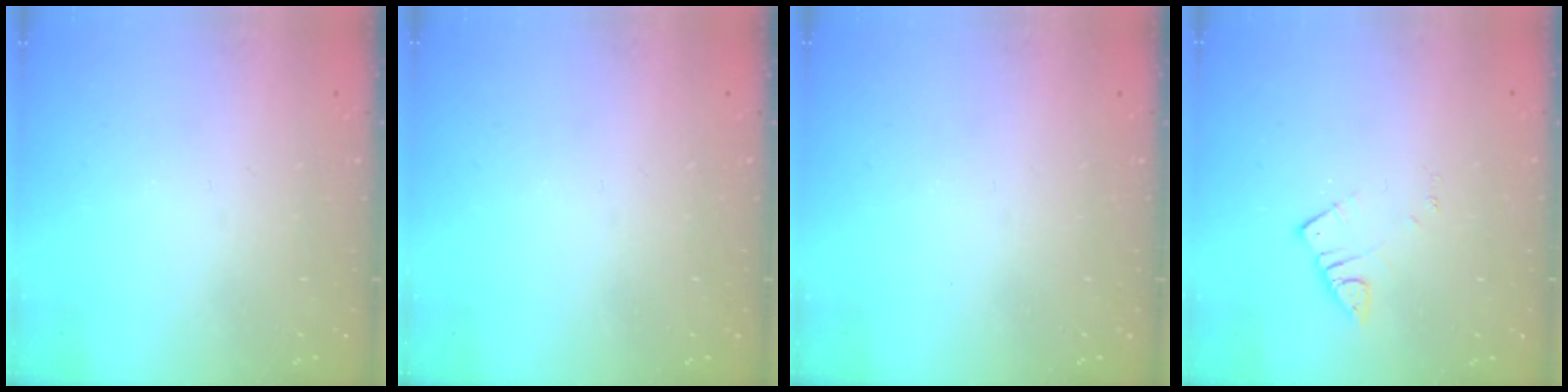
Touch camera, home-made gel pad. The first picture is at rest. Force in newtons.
{"total": 0.0}
{"total": 0.0}
{"total": 2.6, "press": 2.6, "slide": 0.1}